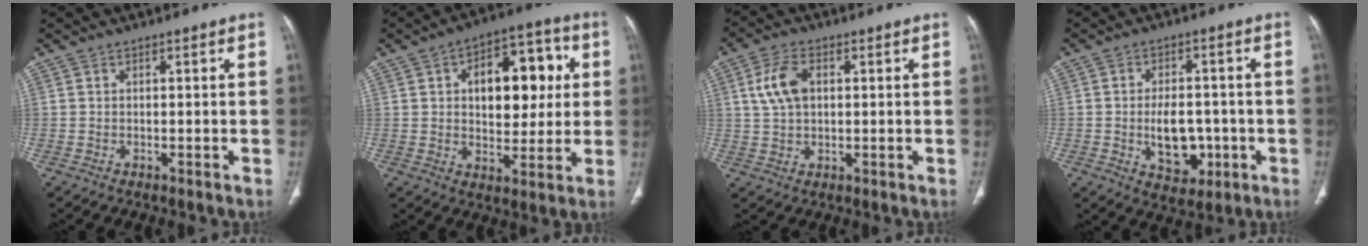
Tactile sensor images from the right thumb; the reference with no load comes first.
{"total": 16.6, "force": [3.4, 9.7, 13.0], "torque": [-0.139, 0.015, 0.050]}
{"total": 9.3, "force": [1.6, 6.2, 6.8], "torque": [-0.131, 0.017, 0.029]}
{"total": 9.2, "force": [-1.8, 6.1, 6.7], "torque": [-0.075, 0.009, -0.014]}